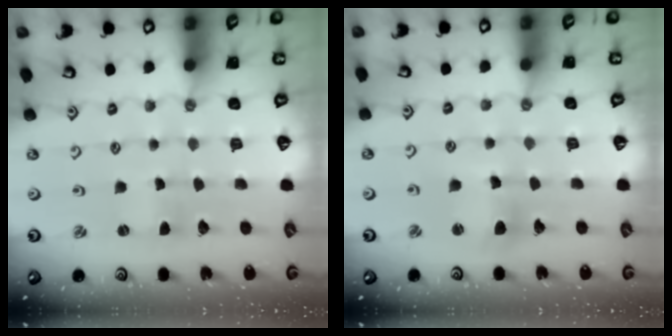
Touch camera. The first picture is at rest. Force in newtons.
{"total": 6.9, "press": 6.8, "slide": 1.1}